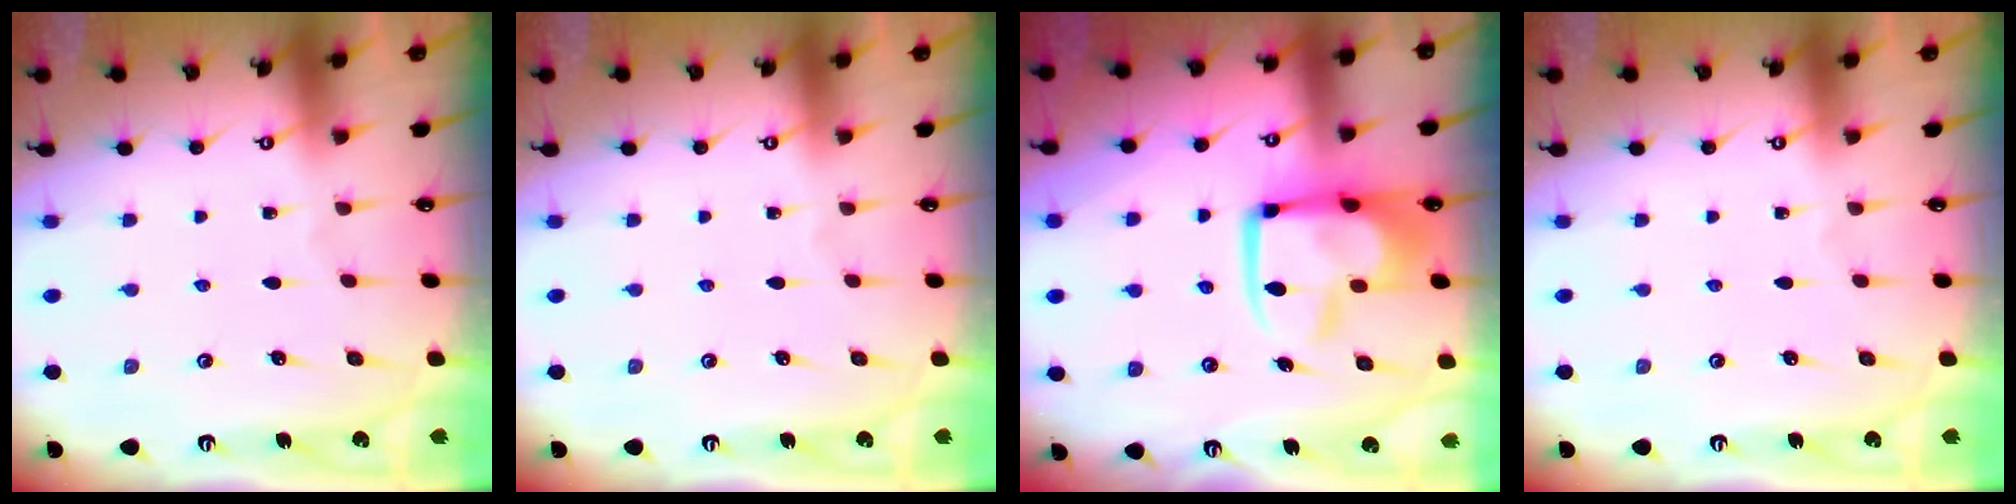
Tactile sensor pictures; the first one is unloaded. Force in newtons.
{"total": 0.0}
{"total": 12.3, "press": 12.2, "slide": 1.5}
{"total": 0.0}